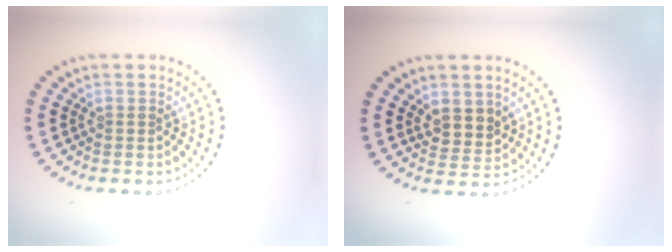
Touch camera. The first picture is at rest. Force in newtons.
{"total": 2.4, "press": 2.3, "slide": 1.0}